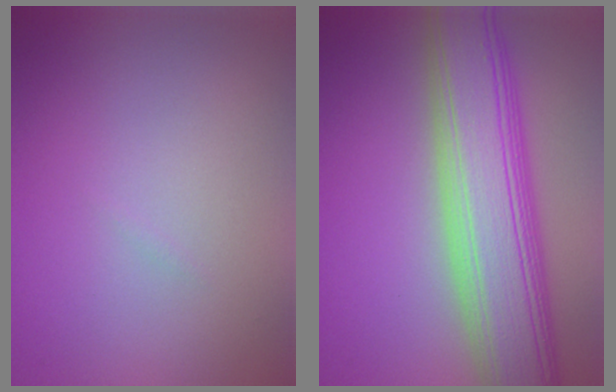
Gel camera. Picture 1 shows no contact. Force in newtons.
{"total": 10.2, "press": 10.2, "slide": 0.2}